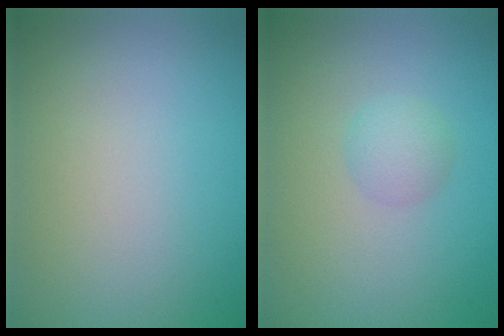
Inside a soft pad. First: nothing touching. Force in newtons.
{"total": 1.7, "press": 1.7, "slide": 0.1}